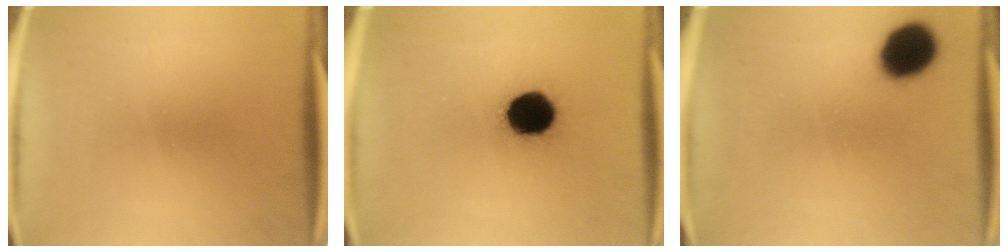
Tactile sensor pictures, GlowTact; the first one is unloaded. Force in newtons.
{"total": 14.5}
{"total": 11.4}